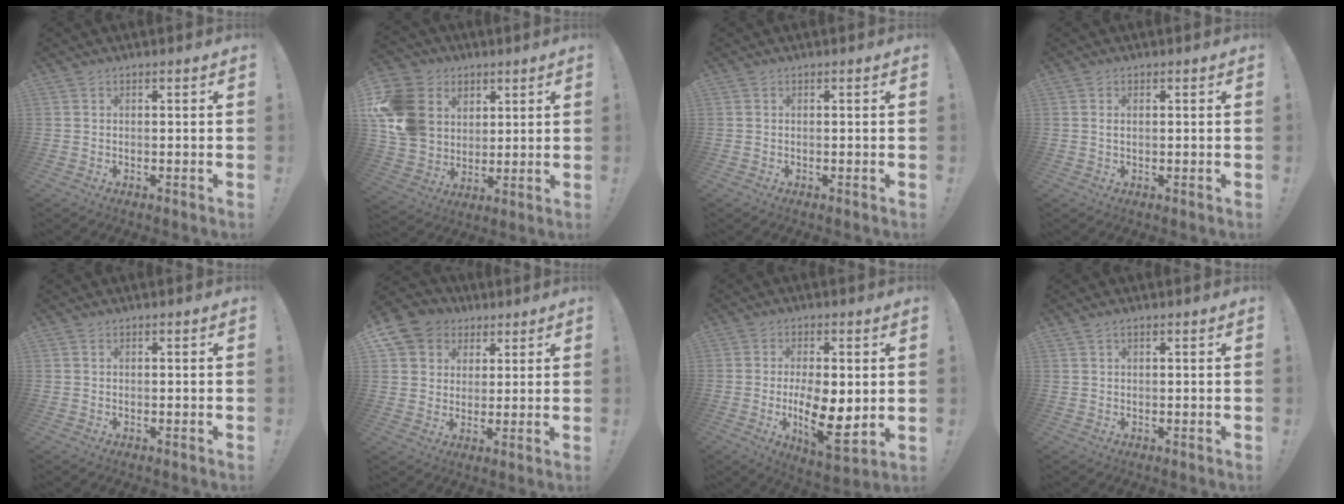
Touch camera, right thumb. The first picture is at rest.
{"total": 17.4, "force": [5.1, 14.5, 8.1], "torque": [-0.153, -0.015, 0.110]}
{"total": 0.0}
{"total": 1.1, "force": [0.4, 0.4, 0.9], "torque": [-0.013, -0.002, 0.006]}
{"total": 0.0}
{"total": 9.0, "force": [3.9, 7.8, 2.4], "torque": [-0.031, -0.025, 0.080]}
{"total": 13.3, "force": [-1.5, 6.2, 11.7], "torque": [-0.187, -0.016, -0.022]}
{"total": 1.1, "force": [0.6, 0.1, 0.9], "torque": [-0.023, 0.001, 0.013]}